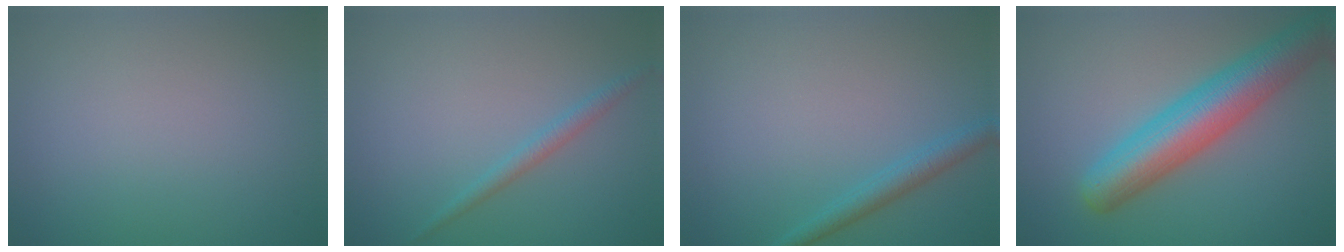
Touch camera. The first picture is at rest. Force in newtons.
{"total": 1.4, "press": 1.4, "slide": 0.1}
{"total": 1.9, "press": 1.9, "slide": 0.2}
{"total": 7.5, "press": 7.5, "slide": 0.2}